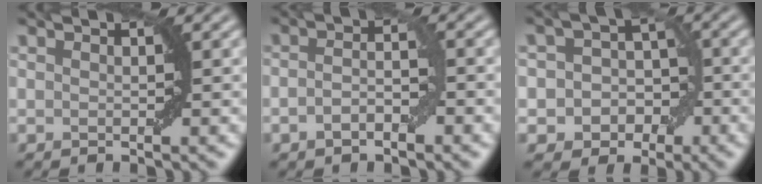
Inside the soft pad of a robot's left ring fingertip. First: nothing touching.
{"total": 2.6, "force": [-1.0, 1.0, 2.2], "torque": [-0.042, 0.003, -0.021]}
{"total": 5.6, "force": [-1.8, 5.0, 1.9], "torque": [-0.009, 0.021, -0.047]}